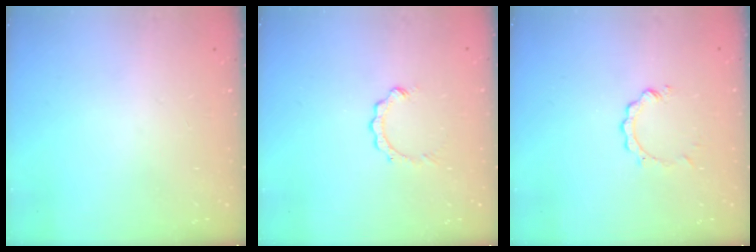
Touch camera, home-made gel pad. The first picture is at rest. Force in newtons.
{"total": 2.5, "press": 2.5, "slide": 0.4}
{"total": 2.1, "press": 2.1, "slide": 0.2}